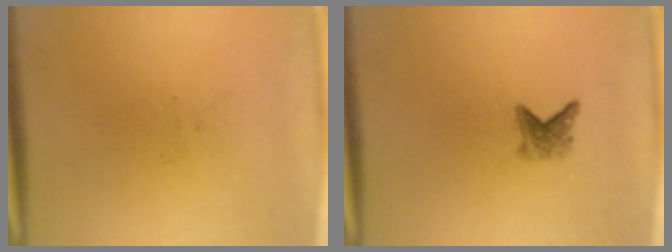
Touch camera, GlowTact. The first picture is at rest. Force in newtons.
{"total": 2.1}